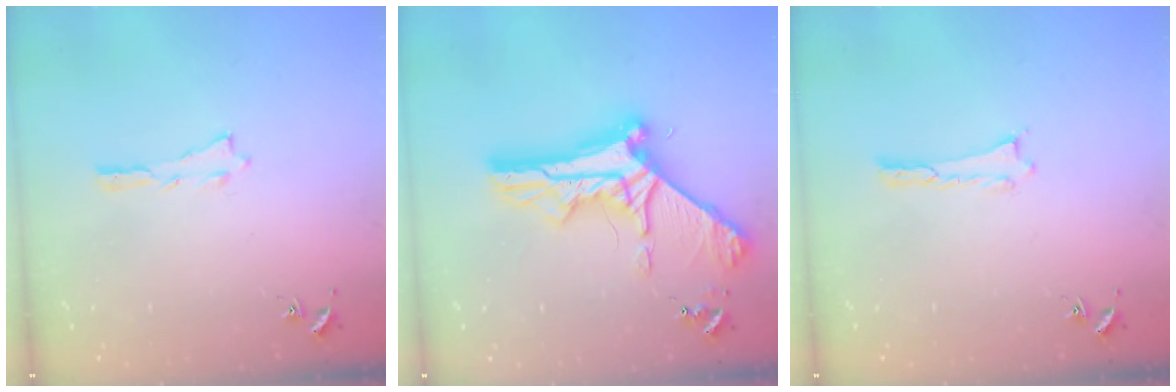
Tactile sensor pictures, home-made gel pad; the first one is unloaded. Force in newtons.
{"total": 11.1, "press": 11.1, "slide": 1.3}
{"total": 0.0}